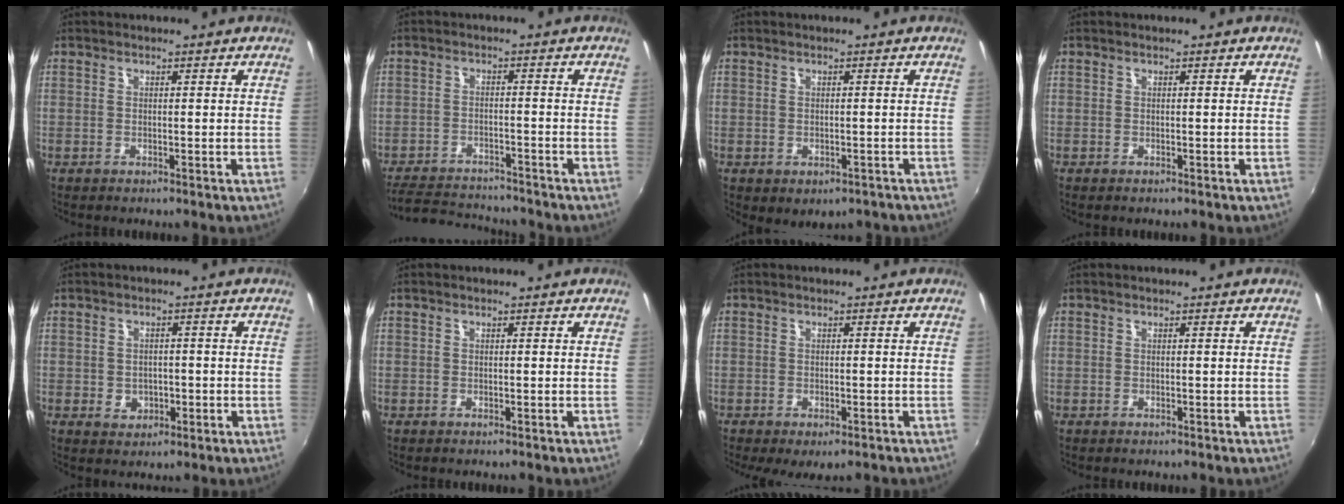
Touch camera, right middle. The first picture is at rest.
{"total": 9.5, "force": [-8.8, 2.6, 2.3], "torque": [-0.072, 0.011, -0.141]}
{"total": 3.7, "force": [-1.8, 2.5, 2.0], "torque": [-0.039, -0.016, -0.017]}
{"total": 0.0}
{"total": 4.3, "force": [-1.0, 3.7, 2.0], "torque": [-0.039, 0.001, -0.009]}
{"total": 0.0}
{"total": 4.3, "force": [-2.6, 1.9, 2.8], "torque": [-0.053, -0.025, -0.033]}
{"total": 0.0}